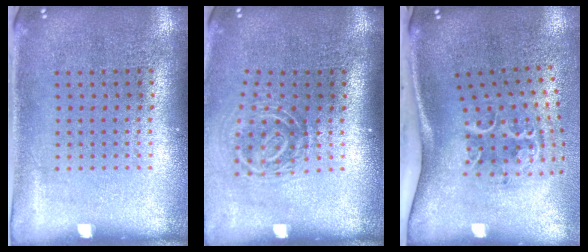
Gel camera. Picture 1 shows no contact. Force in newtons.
{"total": 1.9, "press": 1.2, "slide": 1.5}
{"total": 2.2, "press": 1.4, "slide": 1.7}